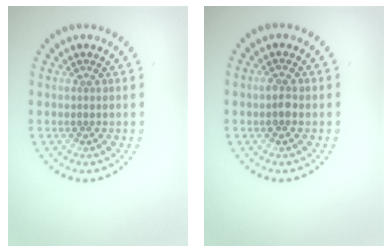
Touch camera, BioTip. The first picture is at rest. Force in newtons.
{"total": 1.5, "press": 1.5, "slide": 0.1}